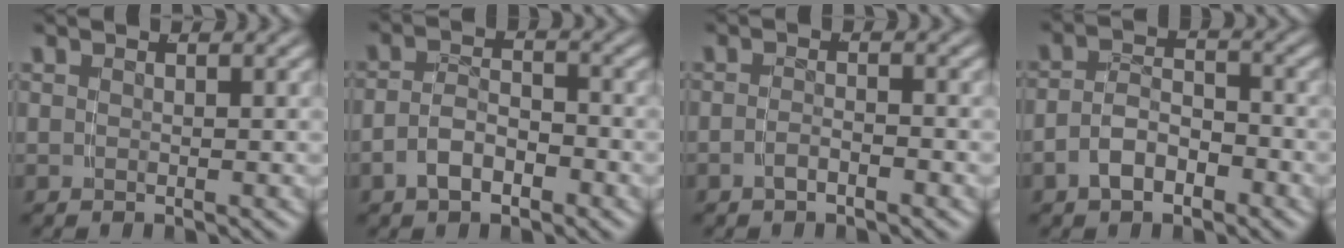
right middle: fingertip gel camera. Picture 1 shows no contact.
{"total": 3.4, "force": [-2.0, 2.0, 1.9], "torque": [-0.027, -0.003, -0.035]}
{"total": 1.6, "force": [-1.5, 0.0, 0.7], "torque": [-0.010, 0.001, -0.028]}
{"total": 4.1, "force": [-2.2, 2.7, 2.2], "torque": [-0.032, -0.005, -0.040]}